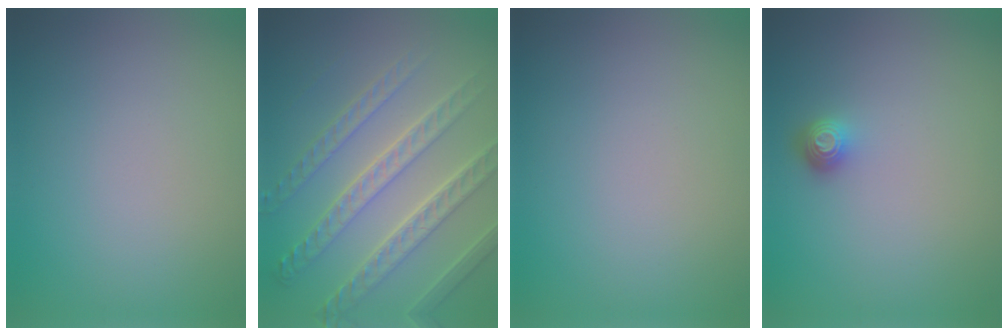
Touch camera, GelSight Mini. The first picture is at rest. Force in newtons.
{"total": 5.1, "press": 4.9, "slide": 1.7}
{"total": 0.0}
{"total": 1.6, "press": 1.1, "slide": 1.0}